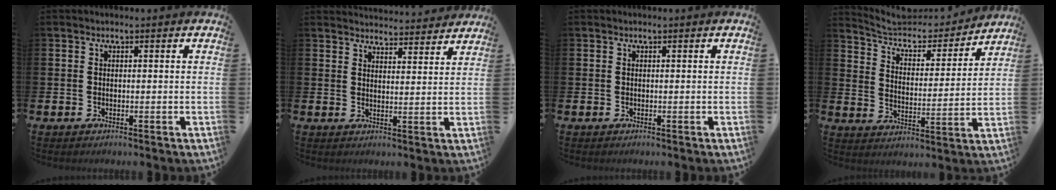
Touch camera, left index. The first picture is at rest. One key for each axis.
{"total": 4.2, "fx": 4.2, "fy": 0.3, "fz": -0.1, "tx": 0.007, "ty": -0.034, "tz": 0.073}
{"total": 0.0}
{"total": 6.9, "fx": 6.4, "fy": 2.3, "fz": 1.5, "tx": -0.061, "ty": -0.051, "tz": 0.105}